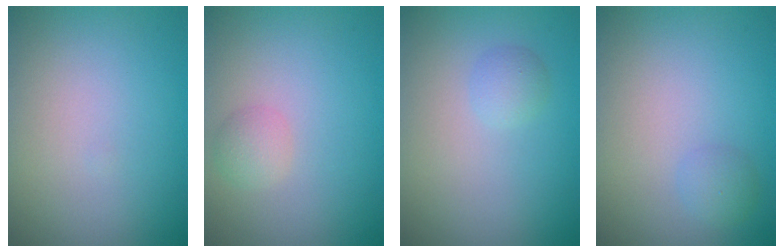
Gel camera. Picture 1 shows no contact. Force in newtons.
{"total": 1.6, "press": 1.6, "slide": 0.0}
{"total": 1.4, "press": 1.4, "slide": 0.1}
{"total": 1.3, "press": 1.2, "slide": 0.1}